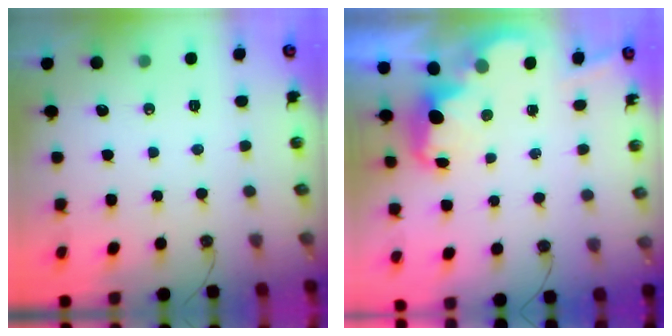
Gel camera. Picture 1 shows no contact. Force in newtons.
{"total": 2.6, "press": 2.6, "slide": 0.4}